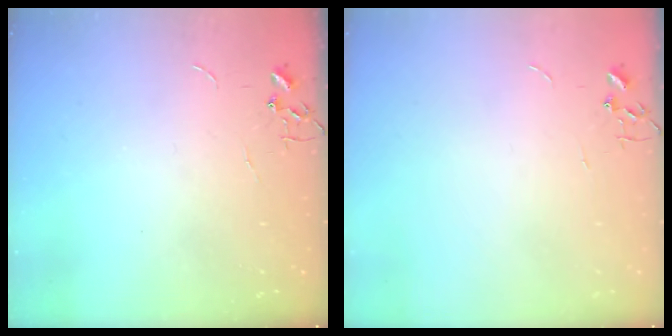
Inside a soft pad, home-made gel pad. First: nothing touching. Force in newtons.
{"total": 0.0}